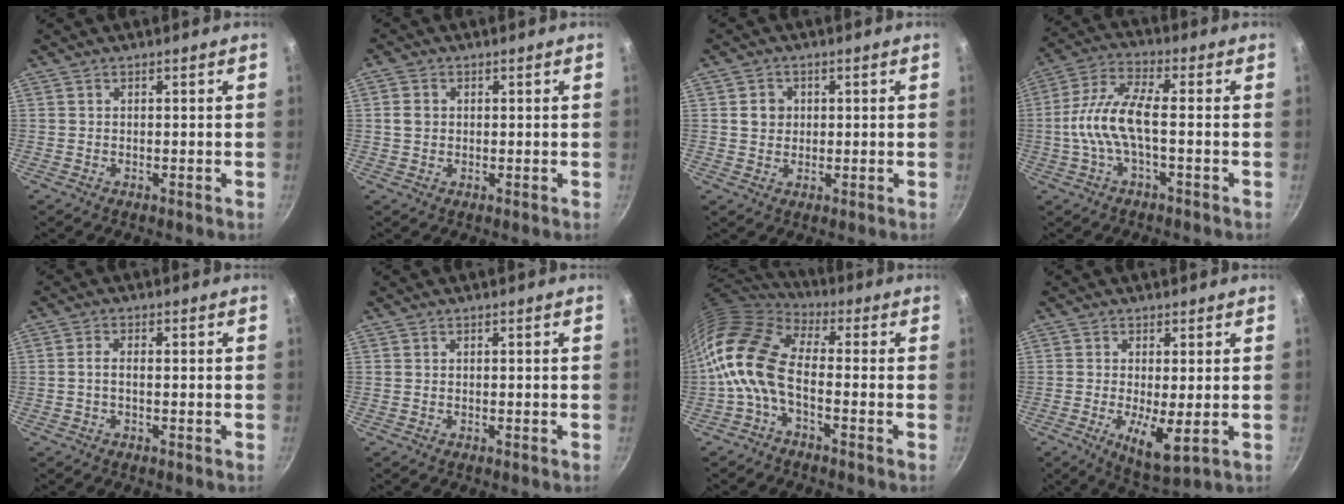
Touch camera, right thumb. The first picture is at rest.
{"total": 2.7, "force": [0.3, 2.3, 1.5], "torque": [-0.021, 0.003, 0.003]}
{"total": 3.4, "force": [0.6, 3.0, 1.4], "torque": [-0.007, 0.004, 0.007]}
{"total": 10.1, "force": [-1.7, 3.4, 9.3], "torque": [-0.203, 0.028, -0.045]}
{"total": 1.9, "force": [-0.3, 0.8, 1.7], "torque": [-0.041, 0.008, -0.008]}
{"total": 0.0}
{"total": 12.1, "force": [-2.6, 6.4, 10.0], "torque": [-0.189, 0.033, -0.072]}
{"total": 7.3, "force": [-1.0, 2.0, 6.9], "torque": [-0.122, -0.019, -0.008]}